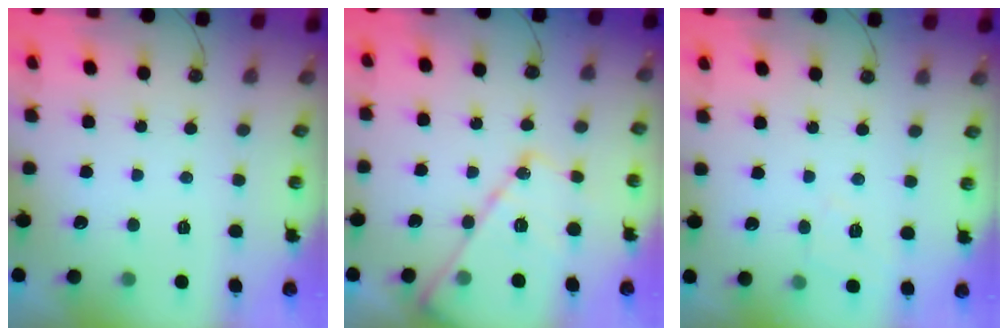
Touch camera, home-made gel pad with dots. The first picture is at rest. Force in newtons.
{"total": 15.4, "press": 15.3, "slide": 1.3}
{"total": 4.0, "press": 3.9, "slide": 0.5}